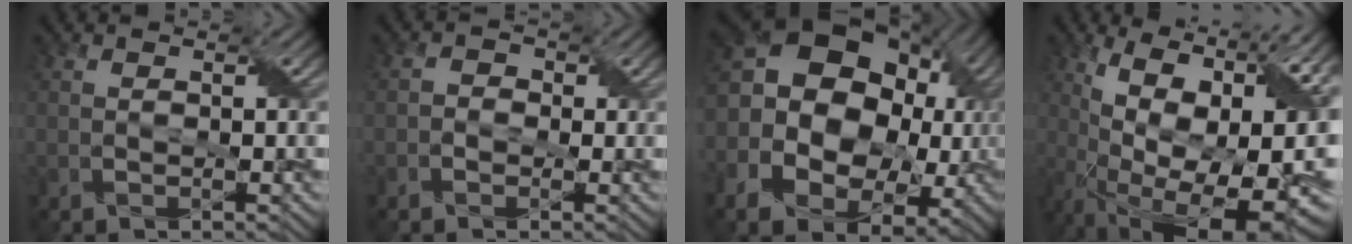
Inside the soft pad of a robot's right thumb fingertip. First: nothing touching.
{"total": 1.5, "force": [-0.5, 1.4, 0.4], "torque": [0.001, 0.007, -0.017]}
{"total": 20.8, "force": [1.3, 16.3, 12.9], "torque": [-0.278, 0.000, 0.030]}
{"total": 19.7, "force": [-1.0, 10.1, 16.9], "torque": [-0.238, 0.002, 0.000]}